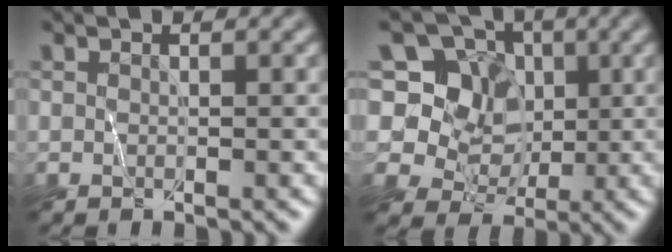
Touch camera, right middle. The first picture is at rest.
{"total": 9.4, "force": [4.2, 7.4, 4.0], "torque": [-0.070, 0.019, 0.054]}